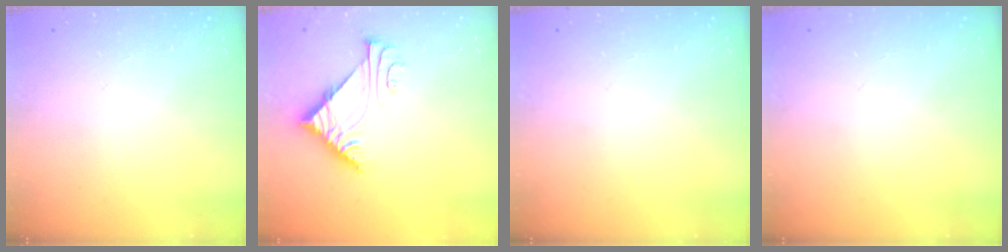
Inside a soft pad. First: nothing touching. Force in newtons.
{"total": 7.7, "press": 7.7, "slide": 0.4}
{"total": 0.0}
{"total": 0.0}